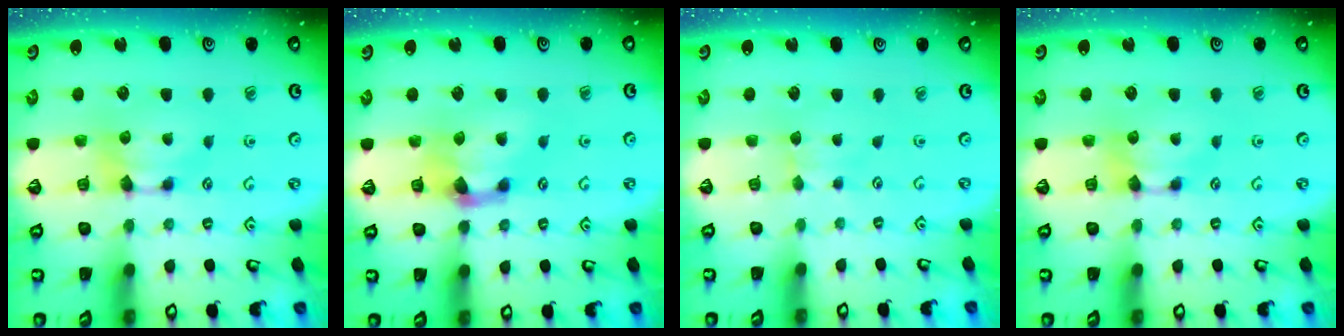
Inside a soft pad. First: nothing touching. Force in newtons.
{"total": 3.0, "press": 2.4, "slide": 1.8}
{"total": 1.9, "press": 1.8, "slide": 0.4}
{"total": 0.0}